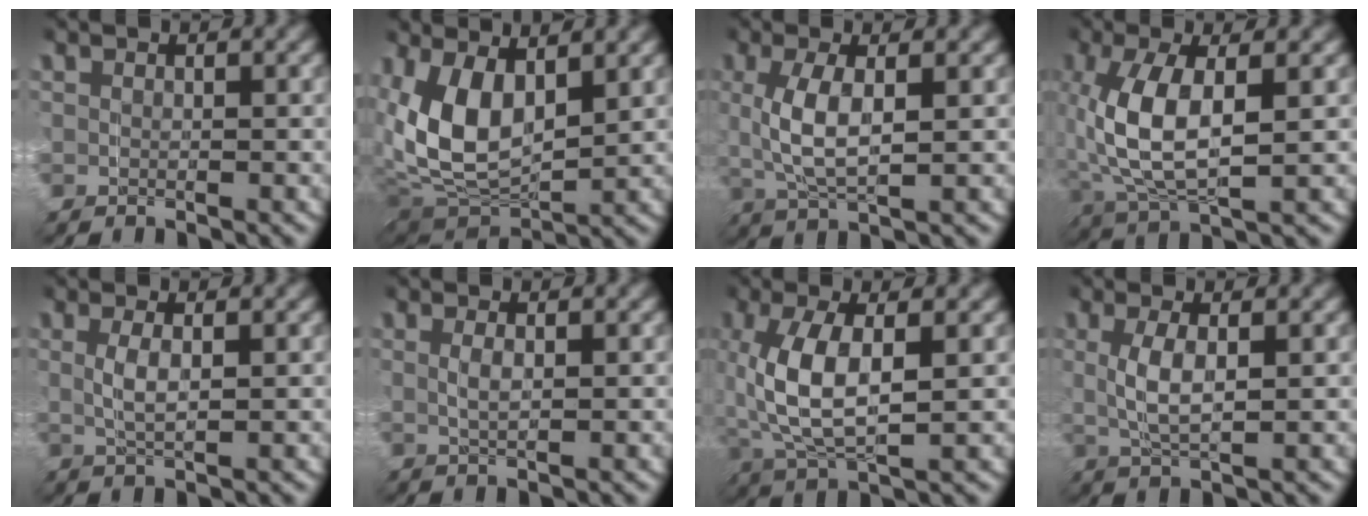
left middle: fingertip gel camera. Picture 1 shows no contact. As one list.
[{"total": 7.6, "force": [1.3, 4.6, 5.9], "torque": [-0.148, -0.007, 0.022]}, {"total": 4.4, "force": [0.5, 1.8, 4.0], "torque": [-0.099, 0.000, 0.012]}, {"total": 7.3, "force": [0.5, 3.8, 6.2], "torque": [-0.156, -0.004, 0.016]}, {"total": 2.2, "force": [0.4, 0.6, 2.1], "torque": [-0.051, -0.001, 0.010]}, {"total": 1.4, "force": [0.4, 0.4, 1.3], "torque": [-0.032, -0.002, 0.010]}, {"total": 6.5, "force": [0.5, 3.2, 5.6], "torque": [-0.139, -0.003, 0.015]}, {"total": 3.3, "force": [0.4, 1.2, 3.1], "torque": [-0.078, -0.001, 0.010]}]